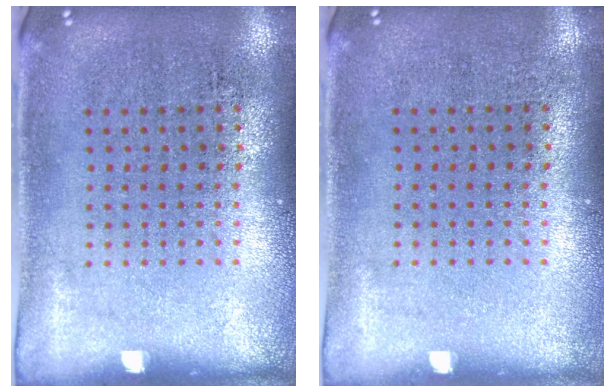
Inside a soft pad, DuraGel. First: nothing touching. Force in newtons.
{"total": 0.0}